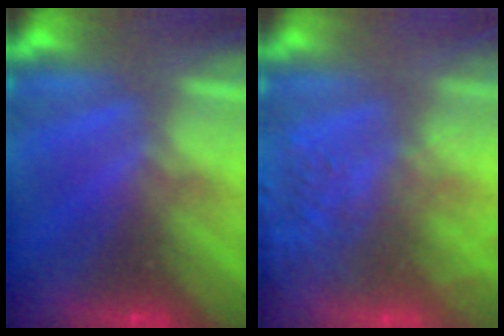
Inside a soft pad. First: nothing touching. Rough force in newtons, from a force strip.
{"total": 9.6}